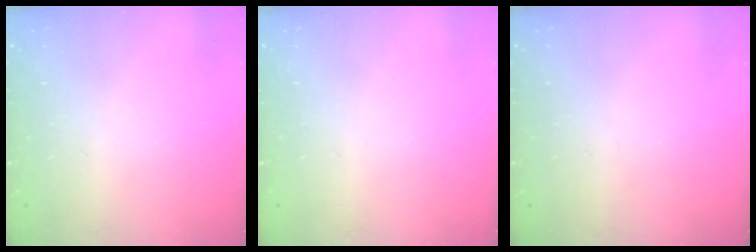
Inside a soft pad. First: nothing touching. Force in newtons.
{"total": 0.0}
{"total": 0.0}